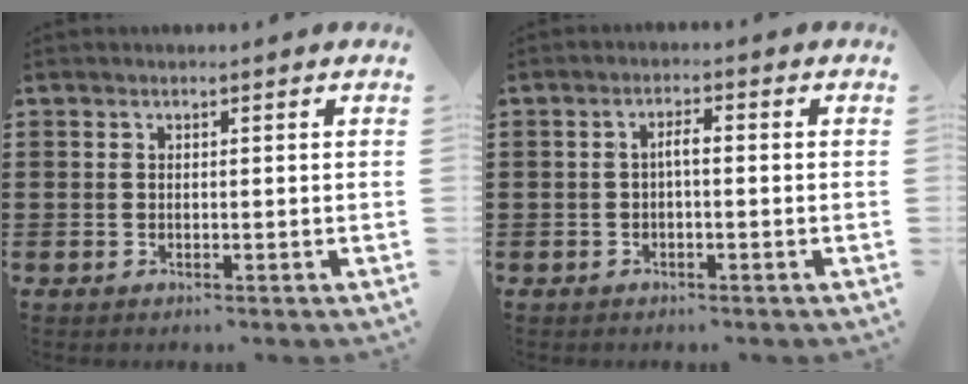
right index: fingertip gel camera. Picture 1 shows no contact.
{"total": 2.1, "force": [-0.4, 0.5, 2.0], "torque": [-0.037, 0.003, -0.009]}